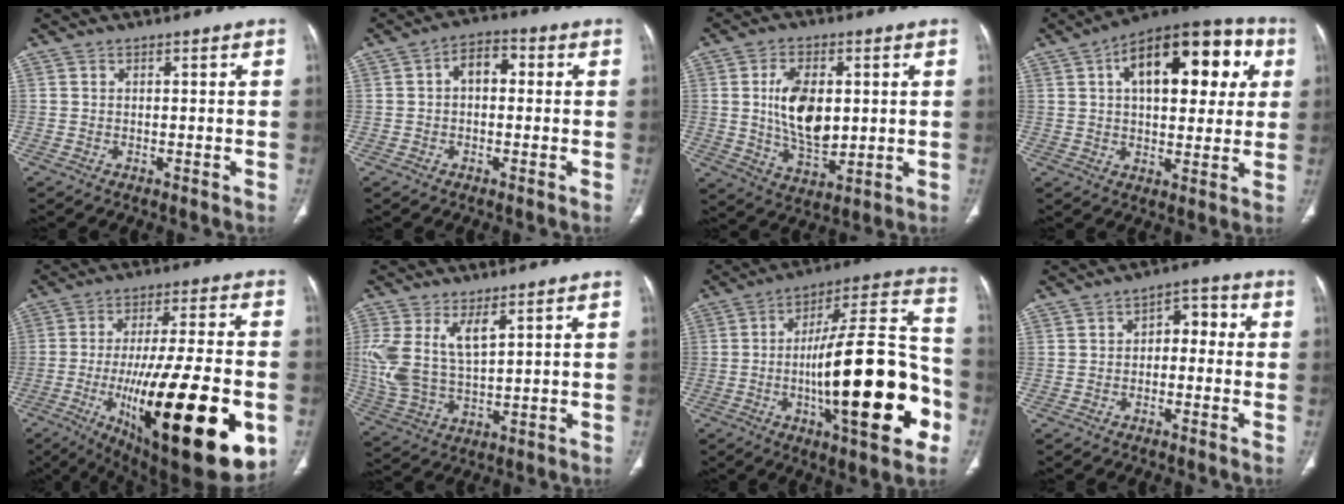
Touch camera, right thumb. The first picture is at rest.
{"total": 5.4, "force": [0.5, 3.4, 4.1], "torque": [-0.052, 0.021, -0.002]}
{"total": 12.4, "force": [1.5, 7.1, 10.1], "torque": [-0.162, -0.014, 0.037]}
{"total": 22.1, "force": [6.6, 11.2, 17.8], "torque": [-0.218, 0.023, 0.089]}
{"total": 31.6, "force": [-8.8, 9.5, 28.9], "torque": [-0.422, -0.014, -0.115]}
{"total": 11.0, "force": [4.1, 5.1, 8.8], "torque": [-0.196, -0.013, 0.097]}
{"total": 28.8, "force": [-7.3, 8.0, 26.7], "torque": [-0.387, 0.031, -0.108]}
{"total": 5.2, "force": [-0.4, 3.4, 3.9], "torque": [-0.036, 0.031, -0.017]}